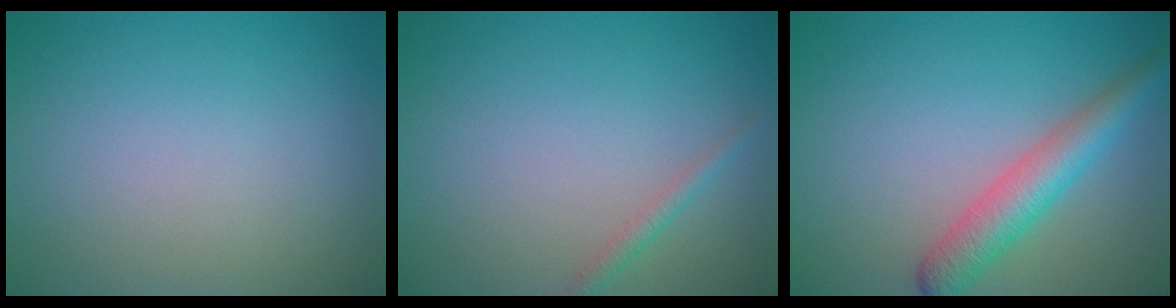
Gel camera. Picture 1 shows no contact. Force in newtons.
{"total": 1.2, "press": 1.2, "slide": 0.0}
{"total": 4.4, "press": 4.4, "slide": 0.1}